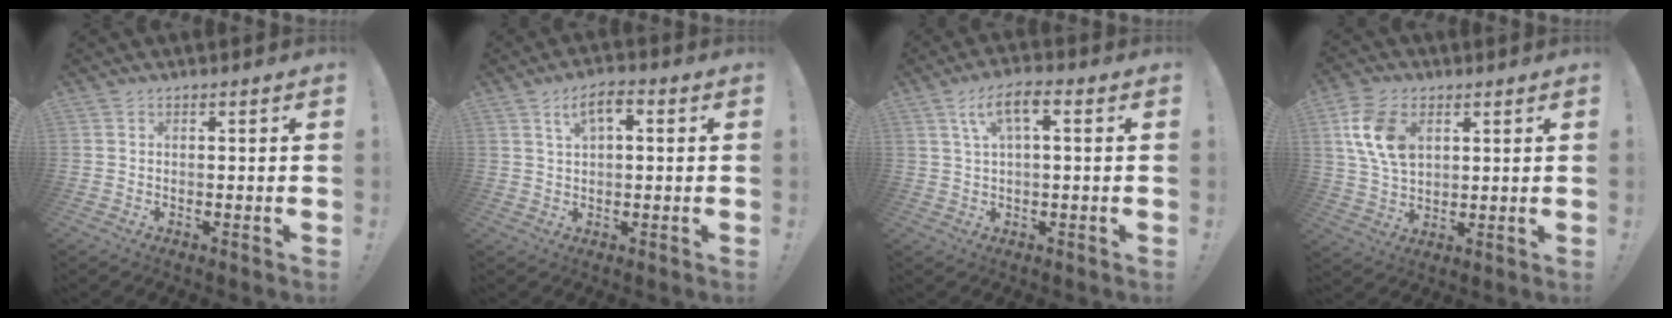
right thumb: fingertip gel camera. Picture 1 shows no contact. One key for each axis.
{"total": 5.6, "fx": 1.8, "fy": 2.8, "fz": 4.6, "tx": -0.064, "ty": 0.000, "tz": 0.028}
{"total": 7.1, "fx": 1.7, "fy": 2.4, "fz": 6.4, "tx": -0.111, "ty": 0.005, "tz": 0.028}
{"total": 13.0, "fx": 4.2, "fy": 8.5, "fz": 8.8, "tx": -0.172, "ty": 0.001, "tz": 0.083}